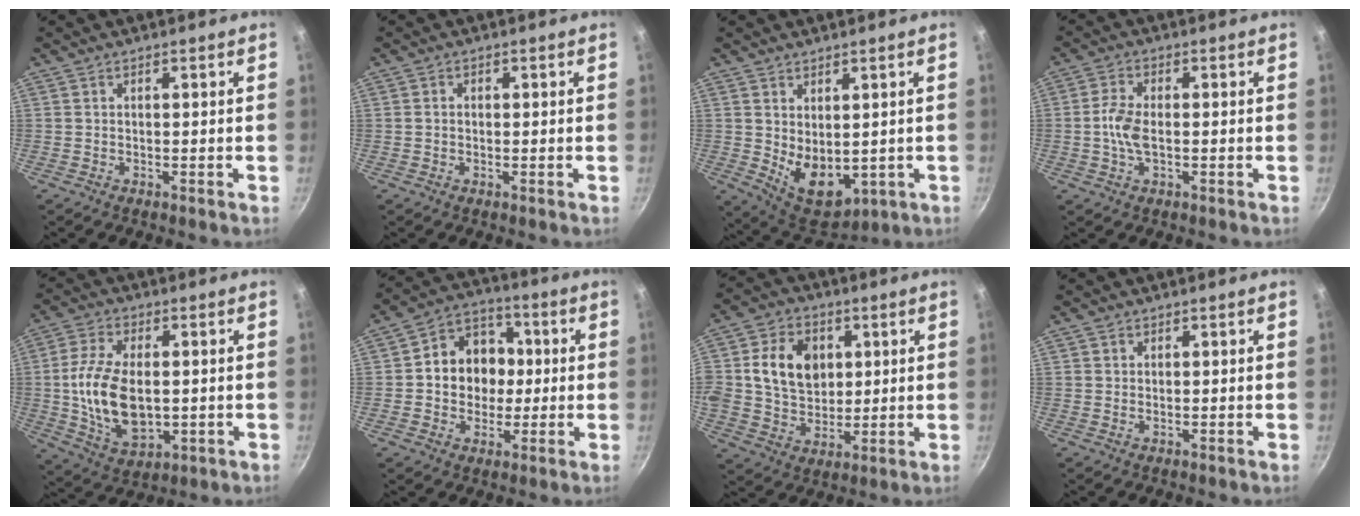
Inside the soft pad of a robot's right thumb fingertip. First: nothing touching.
{"total": 1.1, "force": [0.0, 0.9, 0.6], "torque": [-0.010, 0.005, -0.001]}
{"total": 9.7, "force": [0.4, 6.2, 7.5], "torque": [-0.090, -0.025, 0.034]}
{"total": 5.4, "force": [-0.6, 2.9, 4.6], "torque": [-0.096, 0.010, -0.018]}
{"total": 14.9, "force": [-0.3, 8.6, 12.1], "torque": [-0.219, 0.001, 0.005]}
{"total": 12.6, "force": [0.4, 10.7, 6.6], "torque": [-0.060, 0.017, -0.008]}
{"total": 14.0, "force": [2.7, 10.9, 8.3], "torque": [-0.126, 0.004, 0.044]}
{"total": 0.9, "force": [0.4, 0.7, 0.3], "torque": [-0.003, 0.000, 0.004]}